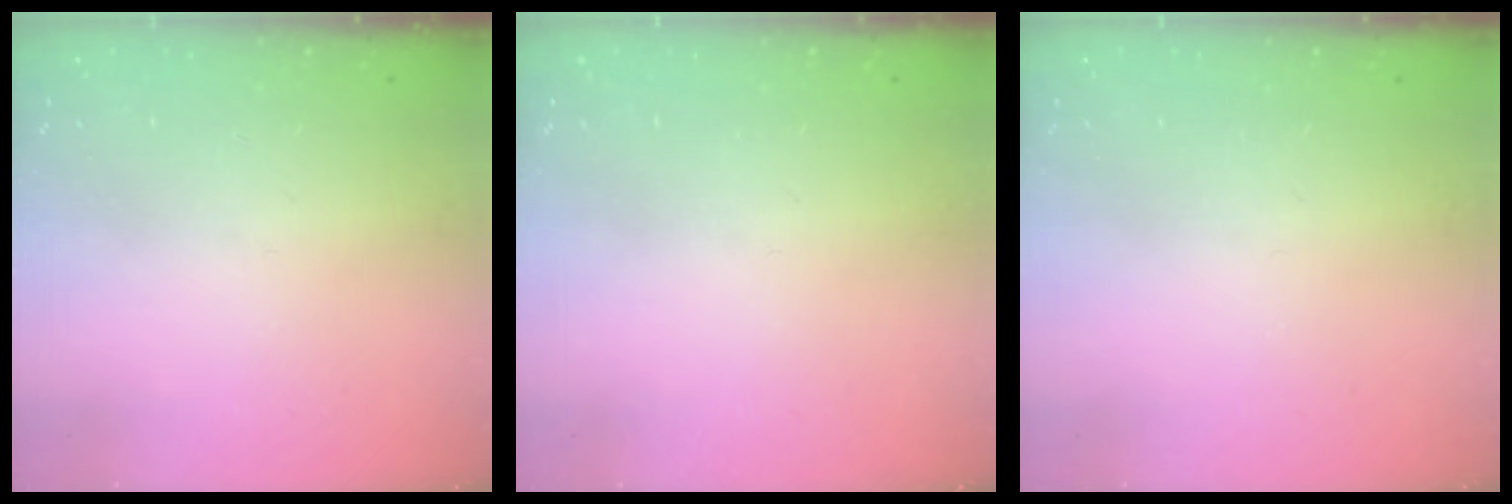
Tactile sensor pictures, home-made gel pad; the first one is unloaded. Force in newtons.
{"total": 0.0}
{"total": 0.0}